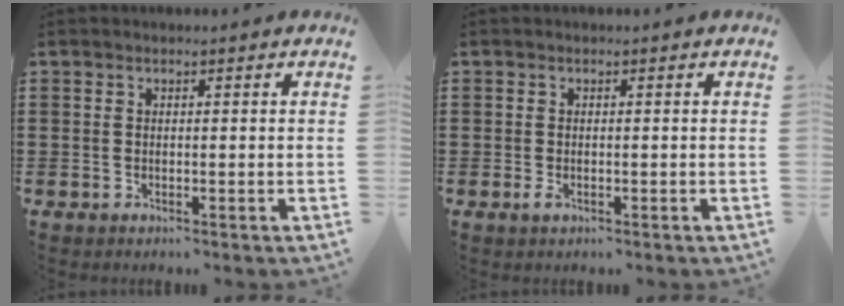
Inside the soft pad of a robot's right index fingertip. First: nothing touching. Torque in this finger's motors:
{"motor_torque": [1.08, 1.06, 0.04, 0.03]}